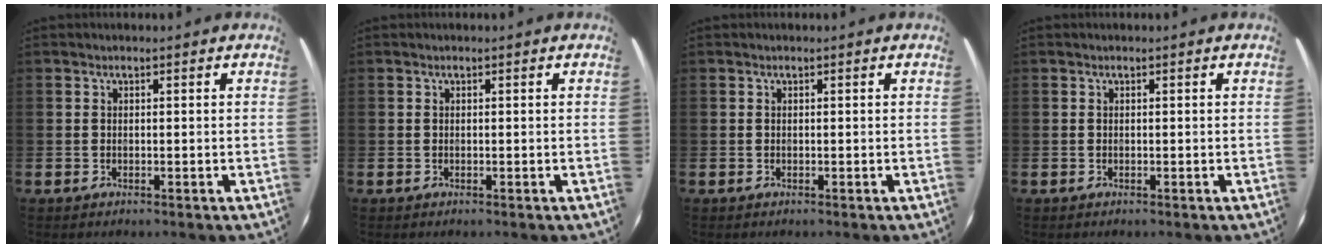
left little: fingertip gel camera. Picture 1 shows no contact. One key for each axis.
{"total": 0.0}
{"total": 0.0}
{"total": 0.0}